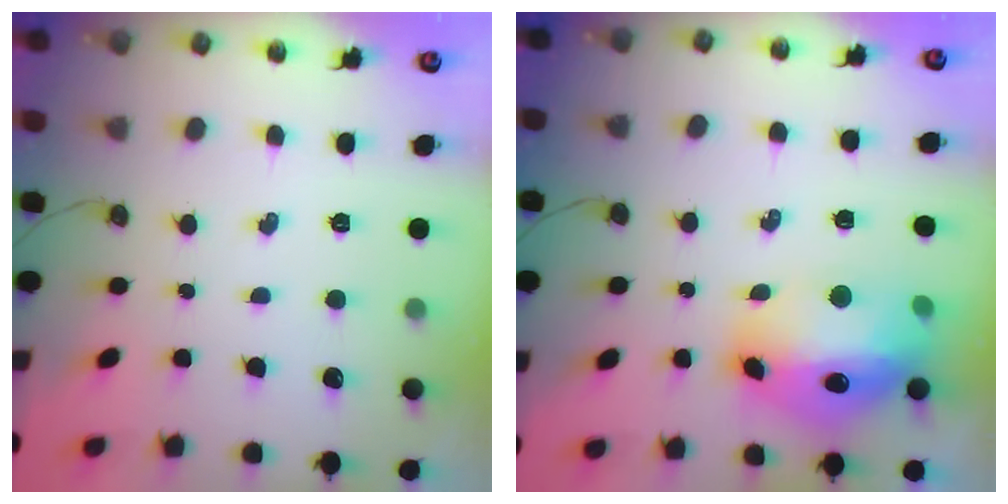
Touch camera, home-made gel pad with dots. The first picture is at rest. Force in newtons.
{"total": 16.5, "press": 16.5, "slide": 1.4}